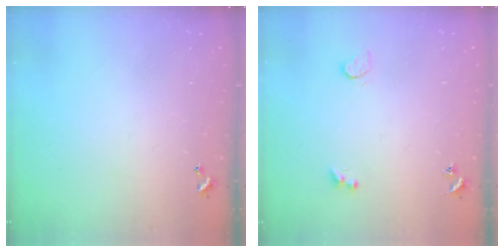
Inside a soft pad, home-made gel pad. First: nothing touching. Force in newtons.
{"total": 3.1, "press": 2.9, "slide": 1.2}